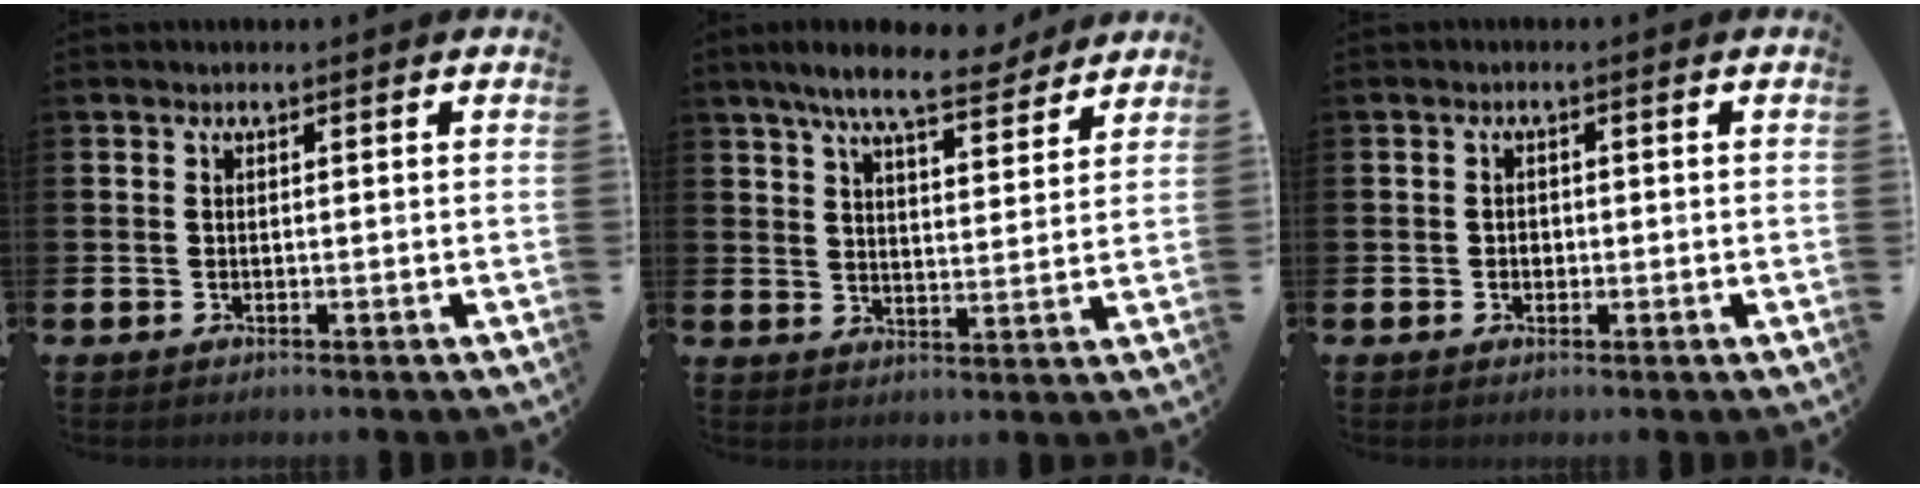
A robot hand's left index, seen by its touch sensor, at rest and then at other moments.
{"total": 8.6, "force": [7.6, 1.6, 3.6], "torque": [-0.080, -0.035, 0.133]}
{"total": 1.1, "force": [-0.2, 1.0, 0.4], "torque": [-0.002, 0.004, -0.007]}